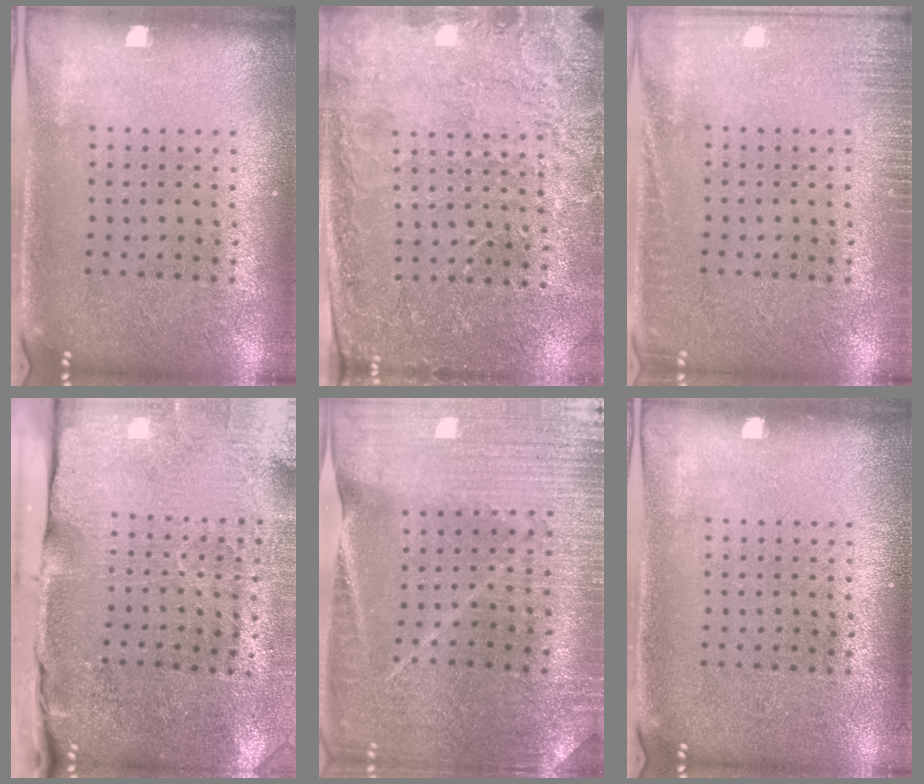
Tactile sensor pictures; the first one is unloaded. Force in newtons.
{"total": 2.7, "press": 2.6, "slide": 0.3}
{"total": 2.0, "press": 2.0, "slide": 0.3}
{"total": 4.8, "press": 3.8, "slide": 2.8}
{"total": 2.3, "press": 2.3, "slide": 0.1}
{"total": 0.0}